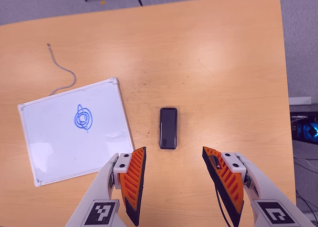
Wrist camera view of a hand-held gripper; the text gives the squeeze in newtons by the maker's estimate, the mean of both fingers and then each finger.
{"total": 0.0}